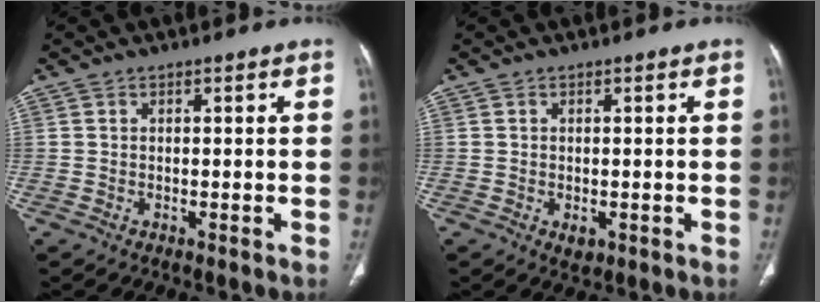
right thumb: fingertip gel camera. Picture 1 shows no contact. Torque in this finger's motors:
{"motor_torque": [0.48, 0.32, 0.38, -0.15, 0.01]}